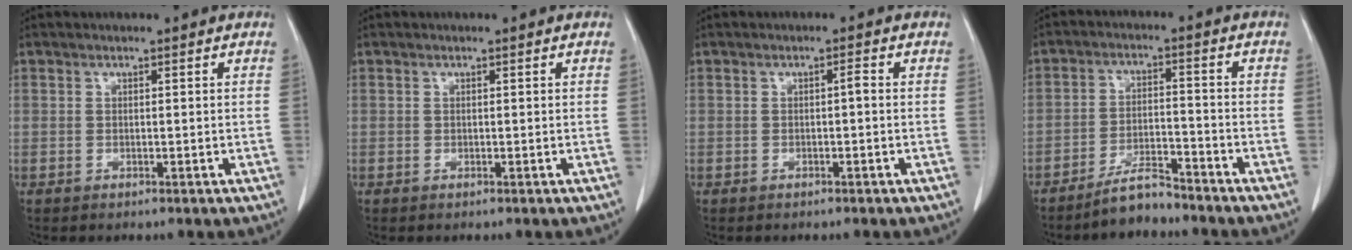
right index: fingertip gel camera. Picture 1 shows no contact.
{"total": 0.0}
{"total": 0.9, "force": [-0.1, 0.1, 0.9], "torque": [-0.013, 0.002, -0.001]}
{"total": 5.5, "force": [-5.0, 1.1, 1.9], "torque": [-0.035, -0.006, -0.092]}